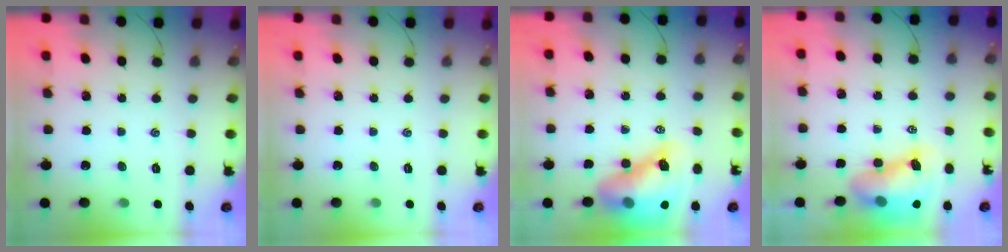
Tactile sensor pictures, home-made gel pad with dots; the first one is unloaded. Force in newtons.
{"total": 0.0}
{"total": 15.3, "press": 14.6, "slide": 4.3}
{"total": 10.2, "press": 9.9, "slide": 2.5}